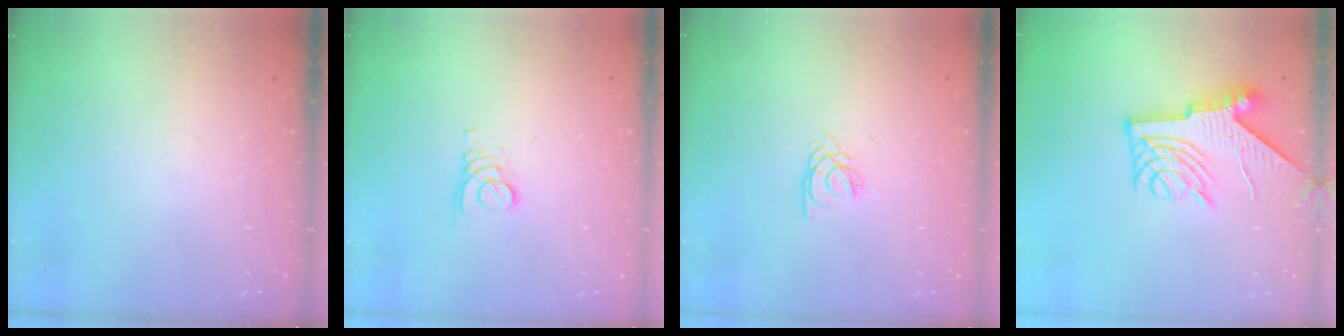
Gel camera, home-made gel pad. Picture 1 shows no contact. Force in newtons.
{"total": 2.4, "press": 2.4, "slide": 0.2}
{"total": 1.4, "press": 1.3, "slide": 0.3}
{"total": 9.5, "press": 9.4, "slide": 0.9}